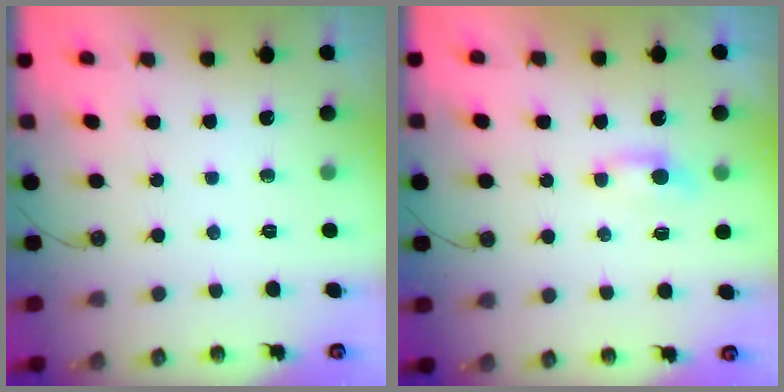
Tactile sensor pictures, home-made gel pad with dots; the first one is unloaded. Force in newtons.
{"total": 1.3, "press": 1.2, "slide": 0.4}